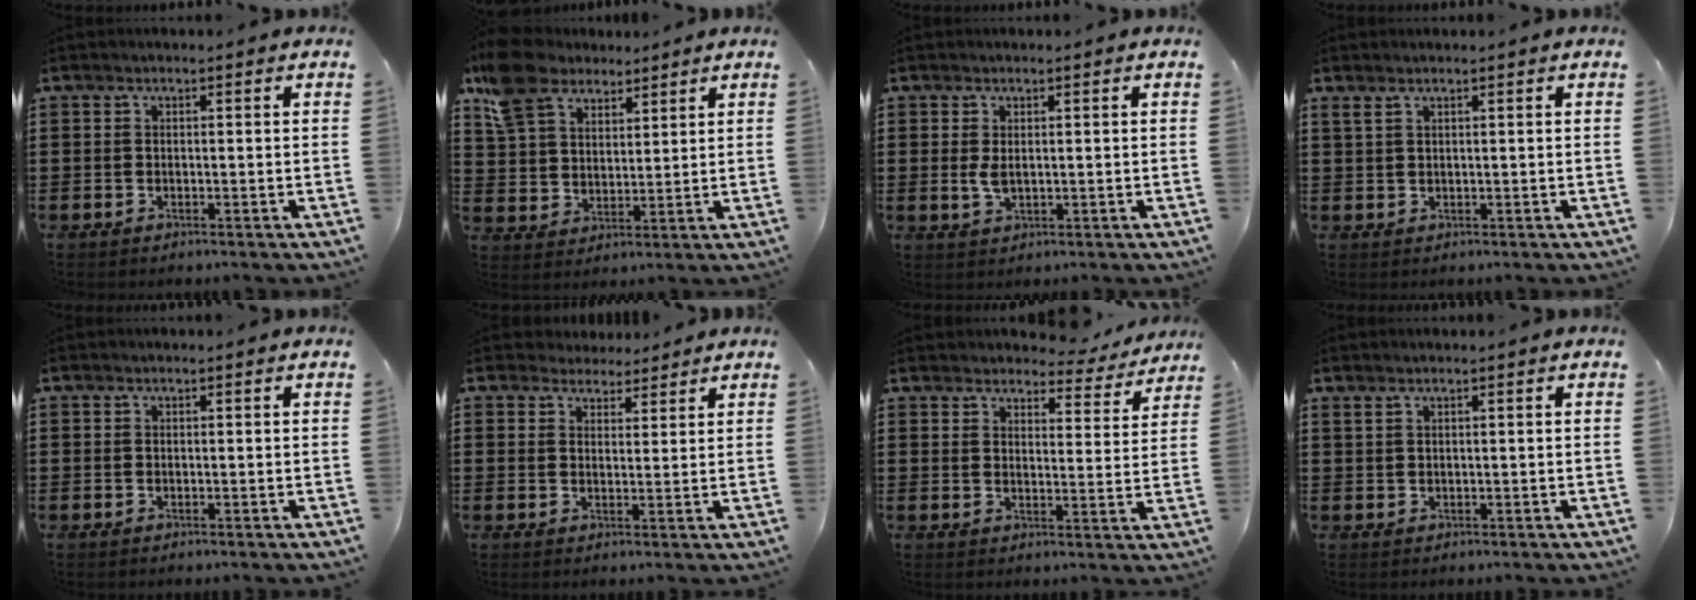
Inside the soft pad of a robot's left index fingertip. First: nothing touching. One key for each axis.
{"total": 9.0, "fx": 6.9, "fy": 5.0, "fz": 2.9, "tx": -0.088, "ty": -0.003, "tz": 0.131}
{"total": 2.4, "fx": 0.4, "fy": 1.0, "fz": 2.1, "tx": -0.058, "ty": -0.003, "tz": 0.003}
{"total": 1.5, "fx": 1.1, "fy": 0.4, "fz": 1.0, "tx": -0.023, "ty": 0.003, "tz": 0.019}
{"total": 0.0}
{"total": 3.3, "fx": 3.0, "fy": 1.4, "fz": 0.0, "tx": -0.013, "ty": 0.002, "tz": 0.057}
{"total": 4.0, "fx": 3.8, "fy": 0.9, "fz": 0.6, "tx": -0.023, "ty": -0.021, "tz": 0.066}
{"total": 0.9, "fx": 0.8, "fy": 0.1, "fz": 0.5, "tx": -0.011, "ty": 0.000, "tz": 0.015}